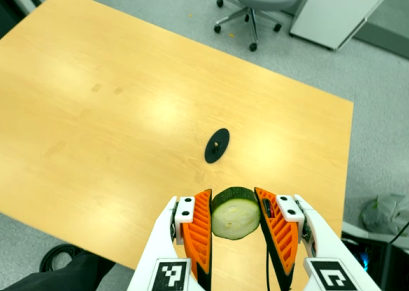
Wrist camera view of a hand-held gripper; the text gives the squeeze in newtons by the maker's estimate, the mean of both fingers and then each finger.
{"total": 12.2, "left": 11.3, "right": 13.0}